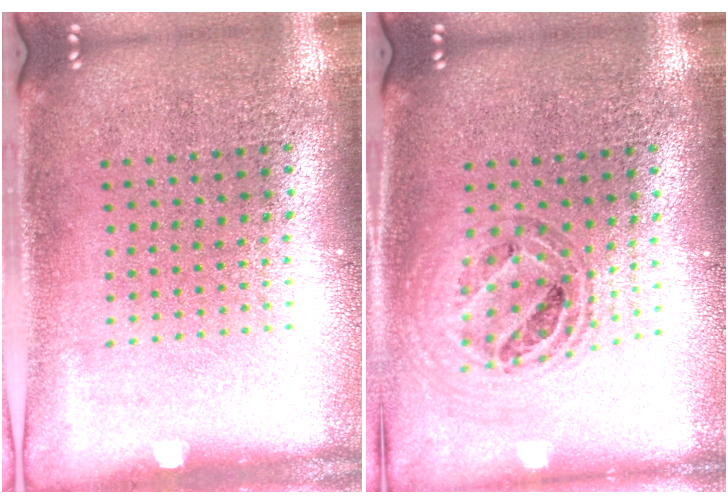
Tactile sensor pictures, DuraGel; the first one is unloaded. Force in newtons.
{"total": 0.7, "press": 0.7, "slide": 0.0}